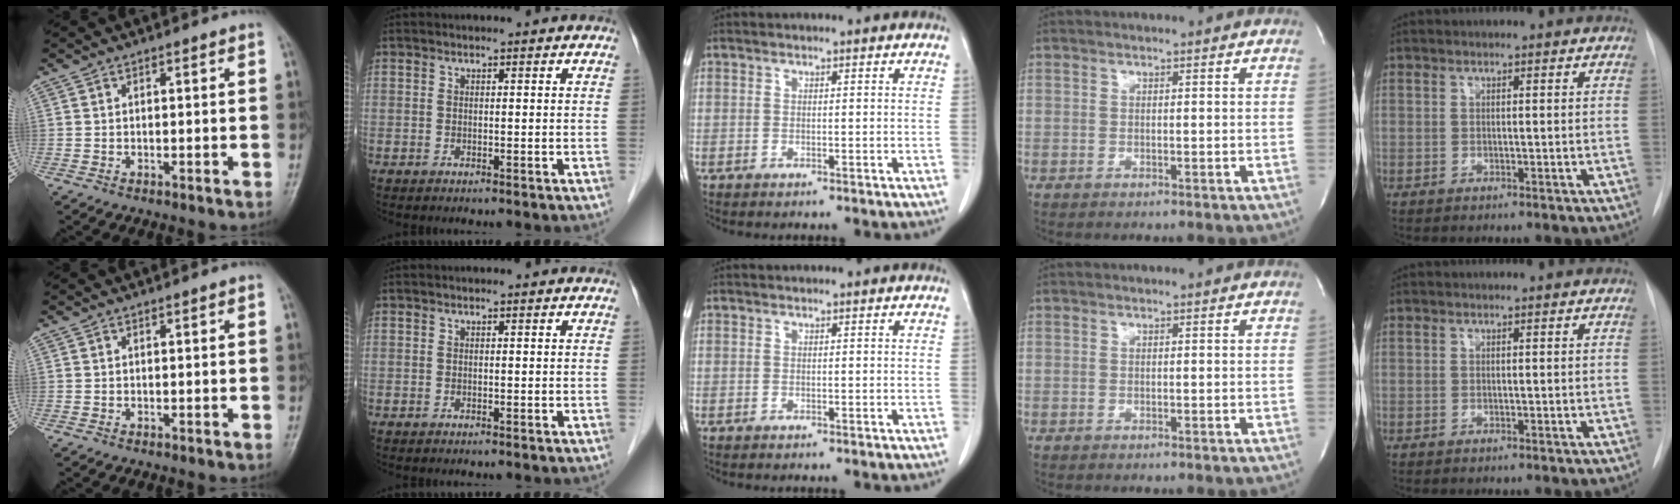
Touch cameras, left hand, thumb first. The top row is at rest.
{}